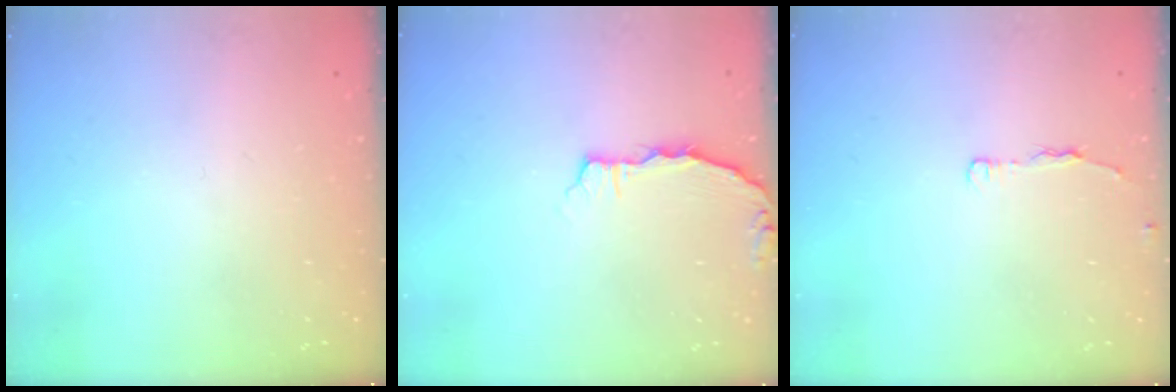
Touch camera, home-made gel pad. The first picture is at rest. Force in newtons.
{"total": 2.8, "press": 2.8, "slide": 0.4}
{"total": 3.8, "press": 3.8, "slide": 0.5}